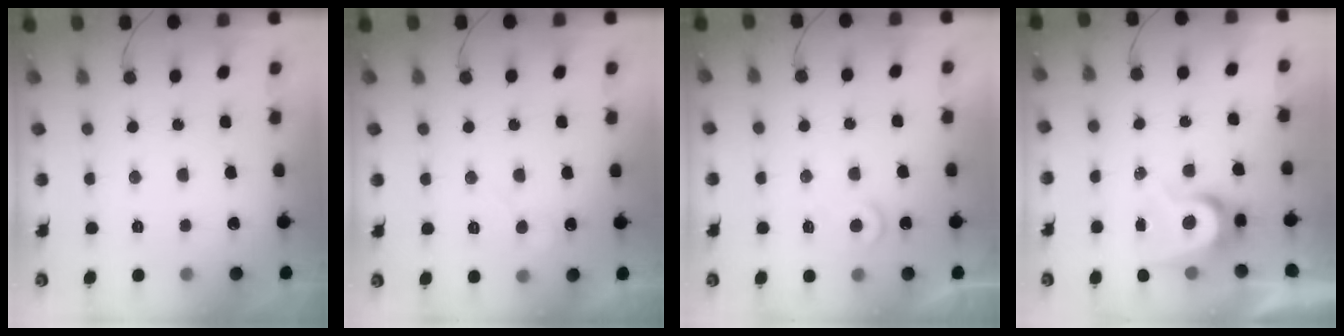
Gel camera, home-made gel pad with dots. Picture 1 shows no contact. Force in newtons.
{"total": 4.5, "press": 4.5, "slide": 0.5}
{"total": 5.0, "press": 5.0, "slide": 0.5}
{"total": 8.2, "press": 8.1, "slide": 0.8}